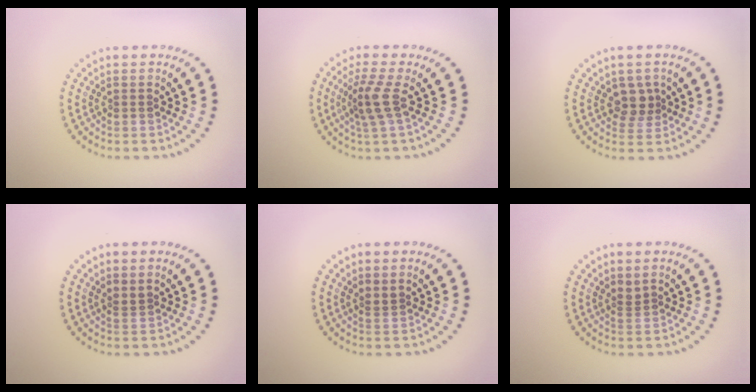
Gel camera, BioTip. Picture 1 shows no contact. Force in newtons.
{"total": 2.9, "press": 2.2, "slide": 1.8}
{"total": 2.3, "press": 1.9, "slide": 1.3}
{"total": 0.6, "press": 0.4, "slide": 0.4}
{"total": 0.6, "press": 0.4, "slide": 0.4}
{"total": 0.7, "press": 0.4, "slide": 0.6}